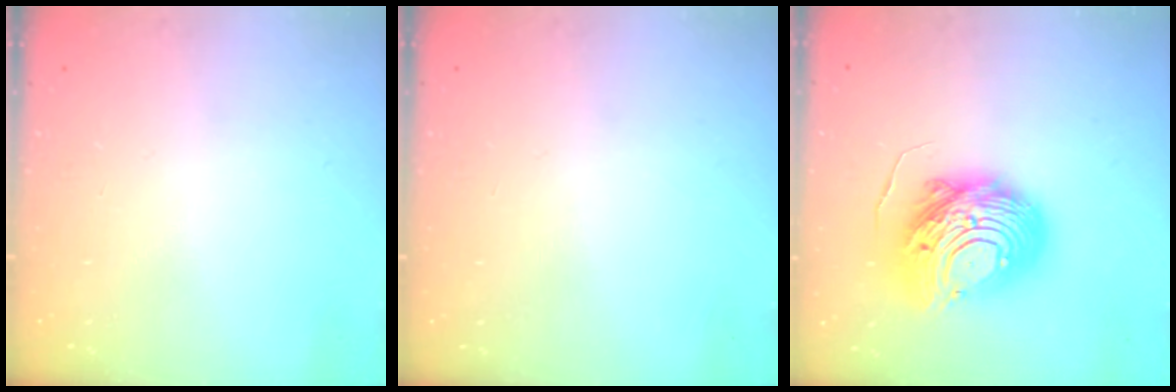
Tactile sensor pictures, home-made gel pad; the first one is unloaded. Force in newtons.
{"total": 0.0}
{"total": 15.4, "press": 15.3, "slide": 1.4}